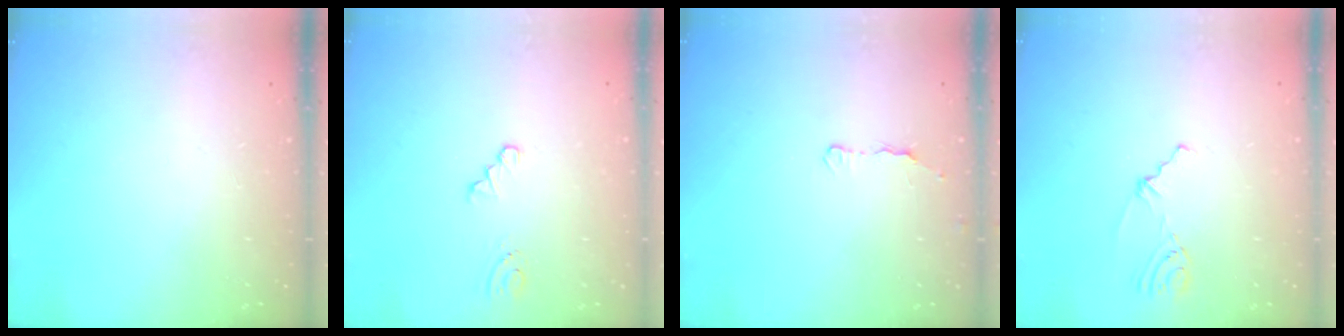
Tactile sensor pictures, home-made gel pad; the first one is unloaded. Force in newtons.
{"total": 0.0}
{"total": 5.4, "press": 4.4, "slide": 3.1}
{"total": 2.3, "press": 1.7, "slide": 1.5}